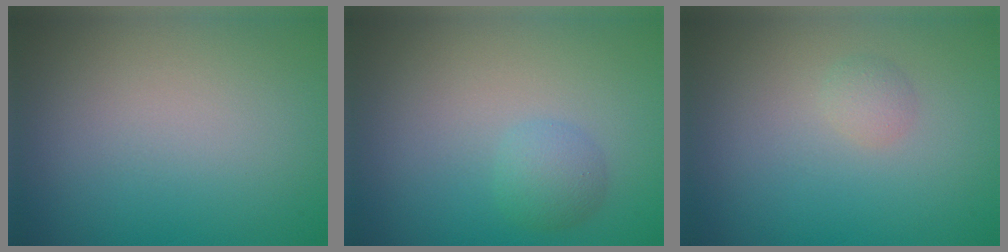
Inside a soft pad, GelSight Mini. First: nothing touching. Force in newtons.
{"total": 2.0, "press": 2.0, "slide": 0.1}
{"total": 1.0, "press": 1.0, "slide": 0.0}